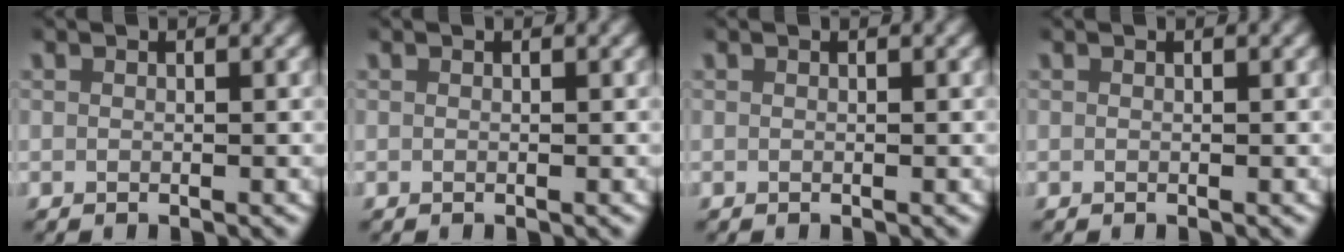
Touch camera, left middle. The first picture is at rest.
{"total": 0.0}
{"total": 0.0}
{"total": 0.0}